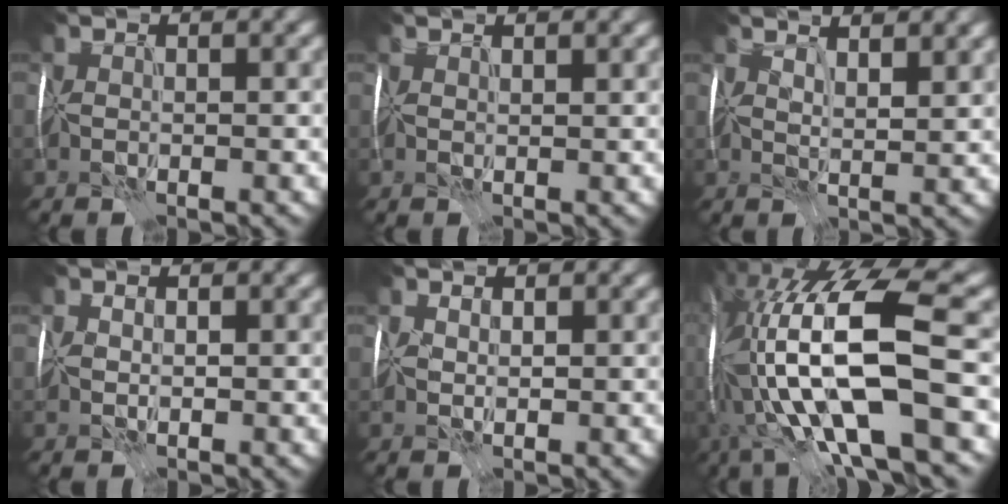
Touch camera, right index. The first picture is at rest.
{"total": 1.7, "force": [1.6, 0.3, 0.5], "torque": [-0.008, 0.011, 0.011]}
{"total": 5.5, "force": [4.2, 1.5, 3.3], "torque": [-0.039, 0.030, 0.044]}
{"total": 0.8, "force": [0.4, -0.1, -0.7], "torque": [-0.004, 0.001, 0.008]}
{"total": 1.2, "force": [0.9, 0.2, -0.7], "torque": [-0.006, 0.004, 0.015]}
{"total": 16.3, "force": [-1.1, 4.9, 15.5], "torque": [-0.302, 0.001, 0.001]}